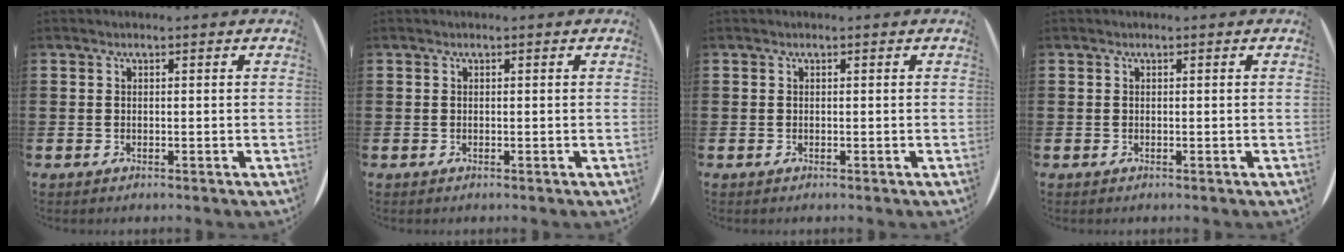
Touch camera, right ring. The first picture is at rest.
{"total": 0.0}
{"total": 0.0}
{"total": 0.0}